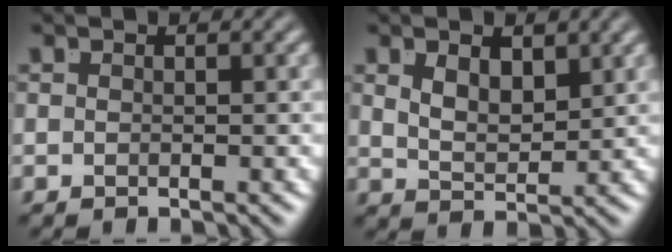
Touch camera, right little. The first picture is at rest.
{"total": 2.9, "force": [1.3, 1.5, 2.2], "torque": [-0.037, -0.009, 0.024]}